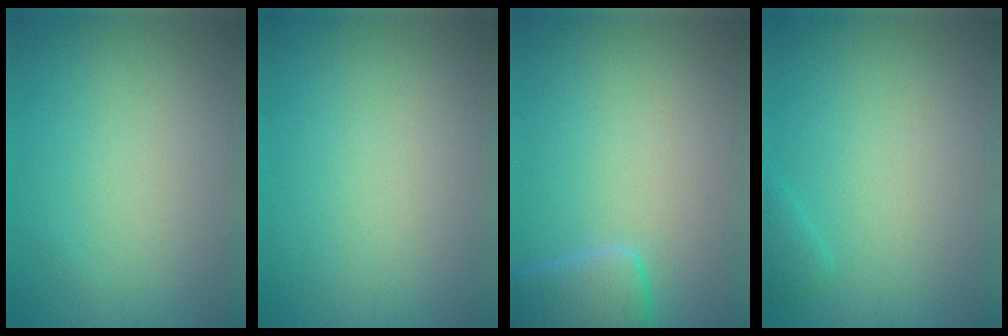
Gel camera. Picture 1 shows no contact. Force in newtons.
{"total": 0.0}
{"total": 3.4, "press": 3.4, "slide": 0.3}
{"total": 0.9, "press": 0.9, "slide": 0.1}